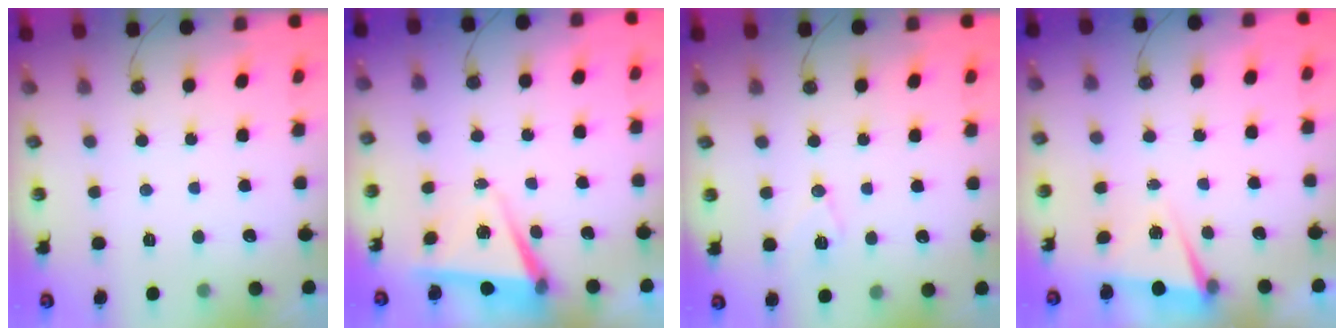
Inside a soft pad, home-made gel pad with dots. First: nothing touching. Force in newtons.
{"total": 6.6, "press": 4.9, "slide": 4.5}
{"total": 7.7, "press": 7.7, "slide": 1.1}
{"total": 2.0, "press": 1.7, "slide": 1.0}